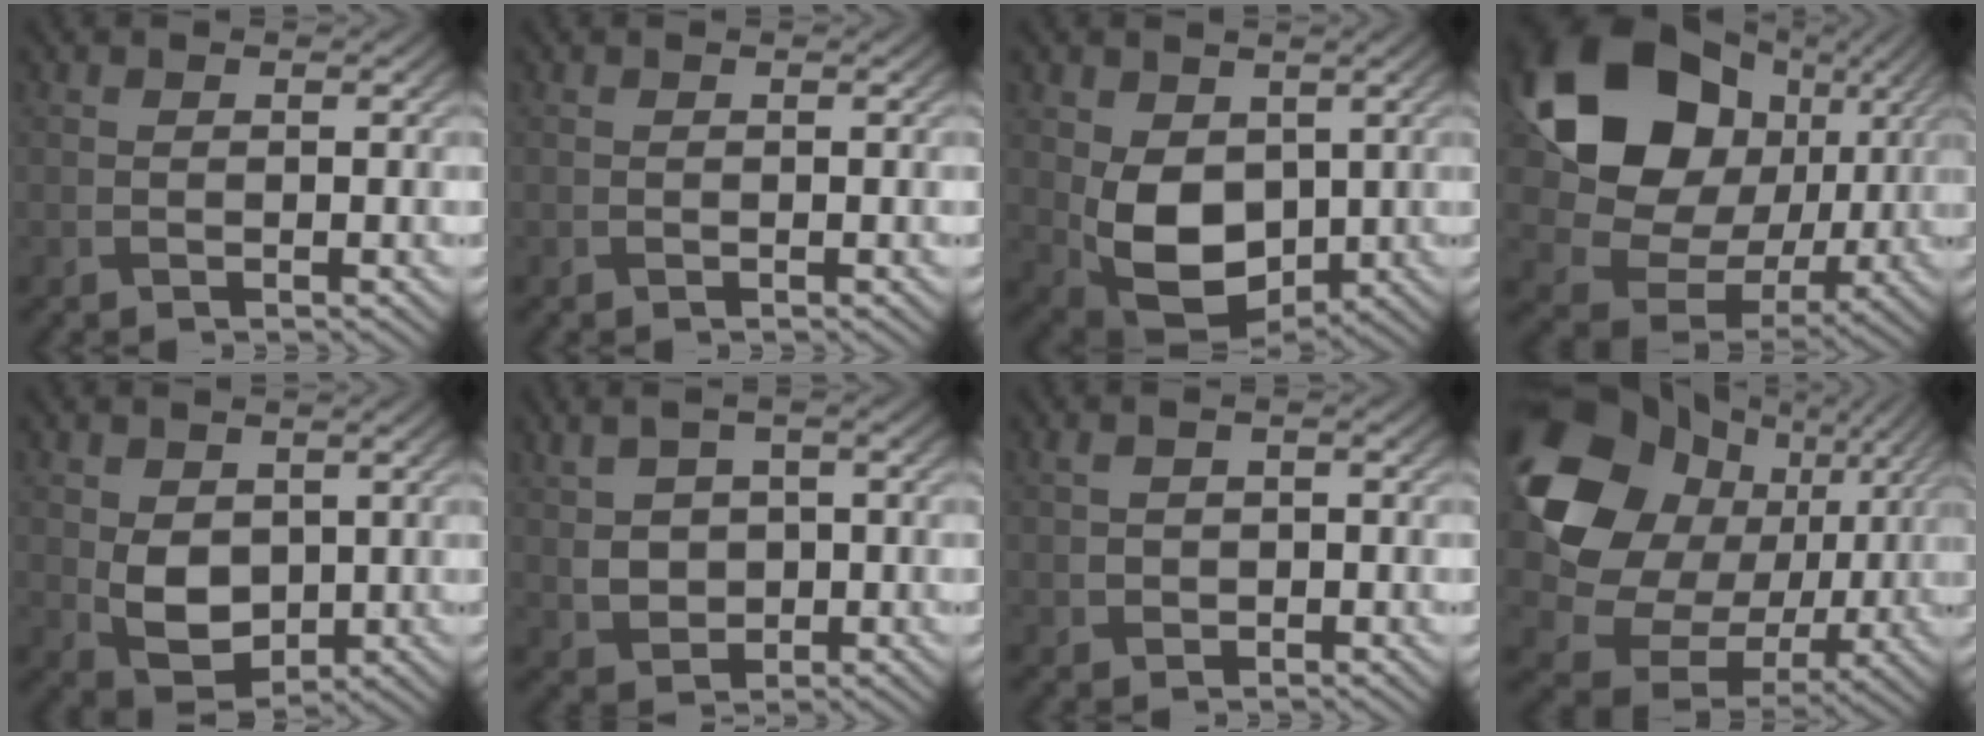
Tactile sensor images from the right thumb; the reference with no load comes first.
{"total": 0.0}
{"total": 9.0, "force": [0.0, 6.4, 6.3], "torque": [-0.140, -0.020, 0.003]}
{"total": 18.9, "force": [4.9, 15.0, 10.4], "torque": [-0.228, 0.003, 0.104]}
{"total": 5.7, "force": [0.5, 4.1, 3.8], "torque": [-0.088, -0.012, 0.015]}
{"total": 4.8, "force": [0.4, 3.4, 3.4], "torque": [-0.073, -0.001, 0.012]}
{"total": 2.0, "force": [-0.2, 1.4, 1.4], "torque": [-0.033, 0.002, -0.002]}
{"total": 18.6, "force": [3.8, 15.5, 9.6], "torque": [-0.247, -0.011, 0.081]}